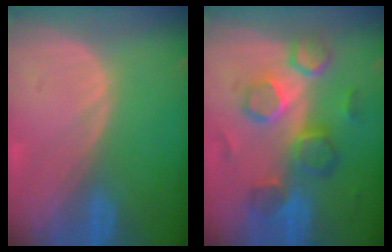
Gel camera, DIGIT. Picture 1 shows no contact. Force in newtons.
{"total": 9.1, "press": 8.6, "slide": 3.0}